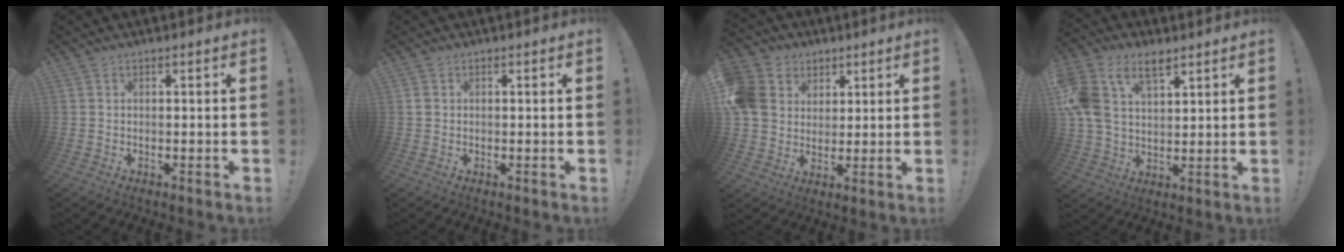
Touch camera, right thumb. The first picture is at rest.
{"total": 0.9, "force": [0.1, 0.8, 0.3], "torque": [-0.005, 0.003, 0.002]}
{"total": 12.9, "force": [3.6, 11.3, 4.8], "torque": [-0.086, -0.005, 0.079]}
{"total": 14.8, "force": [7.2, 9.3, 8.8], "torque": [-0.180, -0.021, 0.142]}